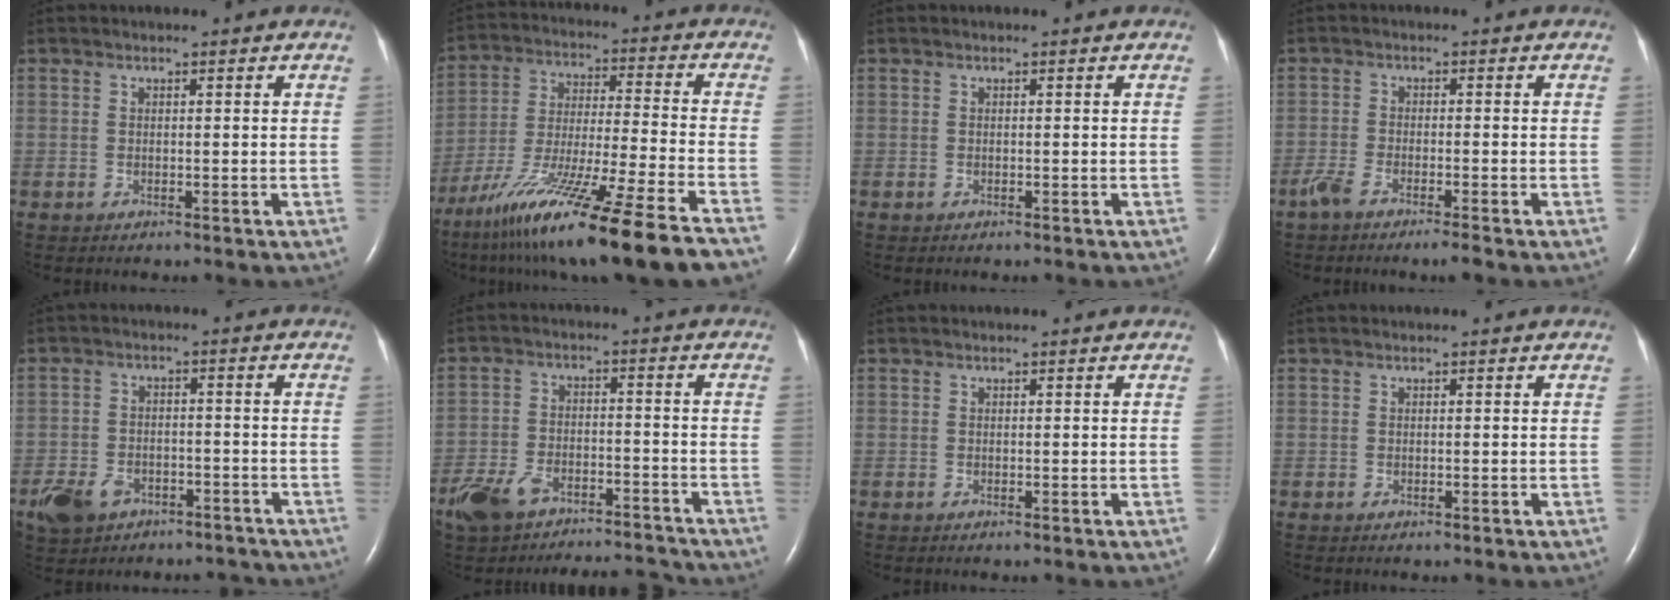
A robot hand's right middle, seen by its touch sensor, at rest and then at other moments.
{"total": 21.2, "force": [-15.7, -1.1, 14.2], "torque": [-0.236, -0.055, -0.271]}
{"total": 0.0}
{"total": 4.1, "force": [-3.1, 0.3, 2.7], "torque": [-0.053, -0.007, -0.060]}
{"total": 9.2, "force": [-6.3, 5.7, 3.5], "torque": [-0.074, 0.009, -0.096]}
{"total": 12.0, "force": [-10.3, 4.4, 4.3], "torque": [-0.084, 0.025, -0.163]}
{"total": 0.0}
{"total": 0.0}